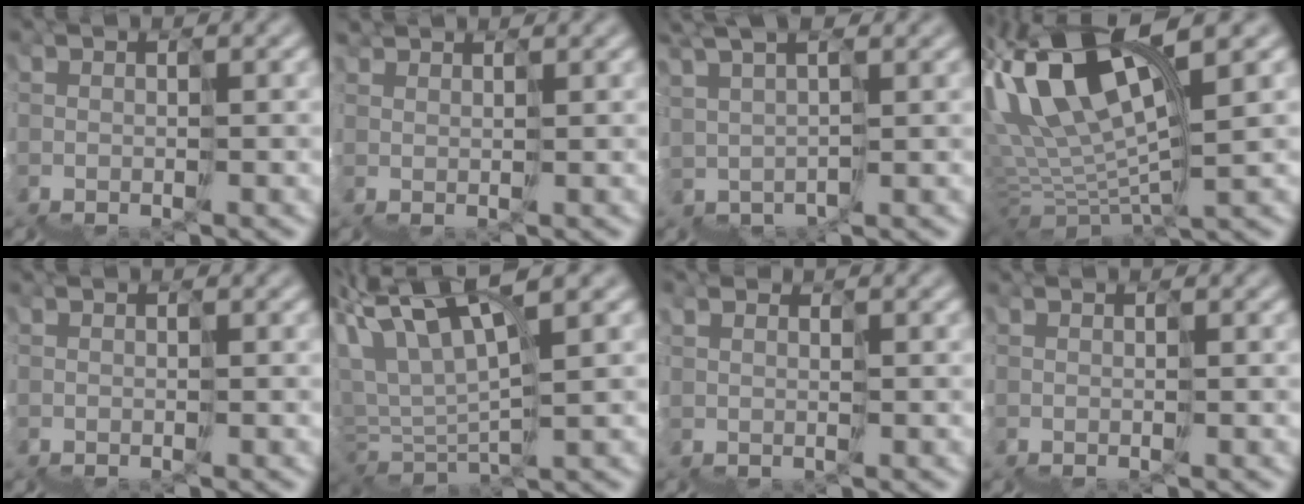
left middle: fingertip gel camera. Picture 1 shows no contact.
{"total": 1.8, "force": [1.7, -0.3, -0.7], "torque": [0.020, 0.023, 0.027]}
{"total": 4.1, "force": [3.5, -1.2, -1.7], "torque": [-0.006, 0.030, 0.056]}
{"total": 7.5, "force": [5.6, 1.5, 4.8], "torque": [-0.142, 0.036, 0.097]}
{"total": 0.0}
{"total": 3.9, "force": [3.8, -0.8, 0.1], "torque": [-0.038, 0.031, 0.062]}
{"total": 2.3, "force": [0.8, -0.6, -2.1], "torque": [0.017, 0.013, 0.013]}
{"total": 0.0}